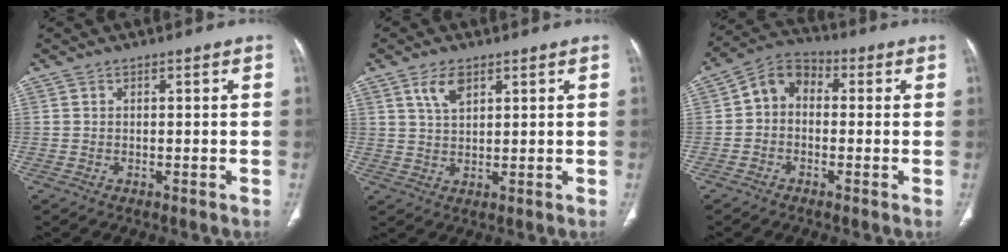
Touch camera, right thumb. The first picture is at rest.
{"total": 4.6, "force": [2.6, 2.2, 3.1], "torque": [-0.050, -0.010, 0.052]}
{"total": 6.9, "force": [-0.2, 5.4, 4.4], "torque": [-0.051, 0.023, -0.025]}